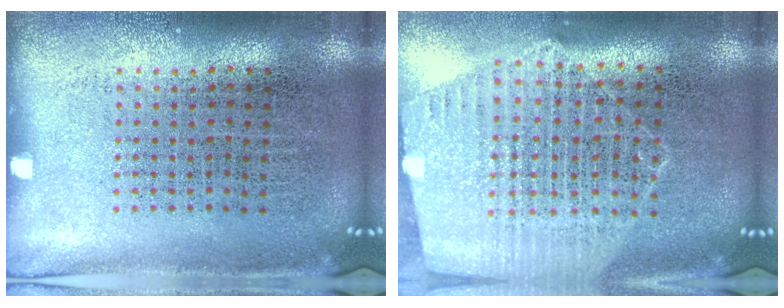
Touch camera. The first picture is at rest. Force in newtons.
{"total": 1.4, "press": 1.4, "slide": 0.3}